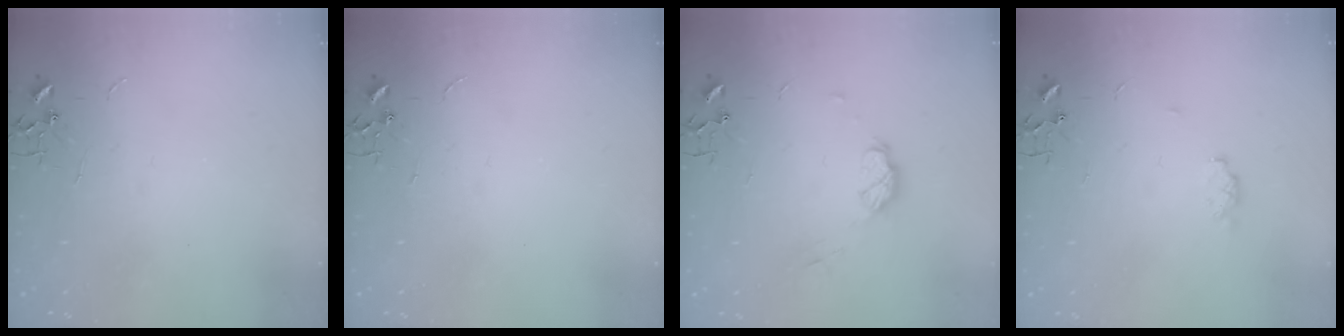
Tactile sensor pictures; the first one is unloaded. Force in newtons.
{"total": 0.0}
{"total": 6.8, "press": 6.7, "slide": 0.6}
{"total": 4.5, "press": 4.5, "slide": 0.9}